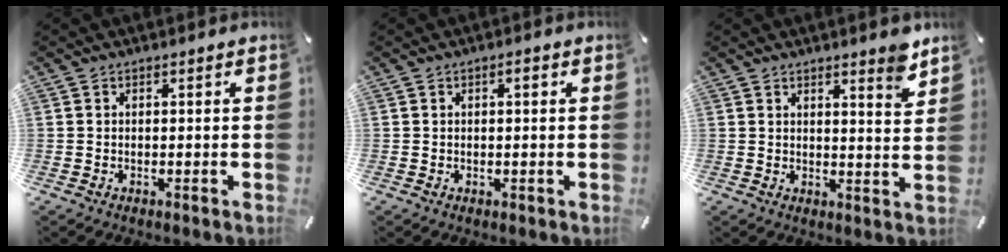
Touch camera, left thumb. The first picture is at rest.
{"total": 1.6, "force": [0.4, 0.8, 1.4], "torque": [-0.027, 0.005, 0.006]}
{"total": 5.4, "force": [4.6, 0.7, 2.7], "torque": [-0.041, -0.035, 0.077]}